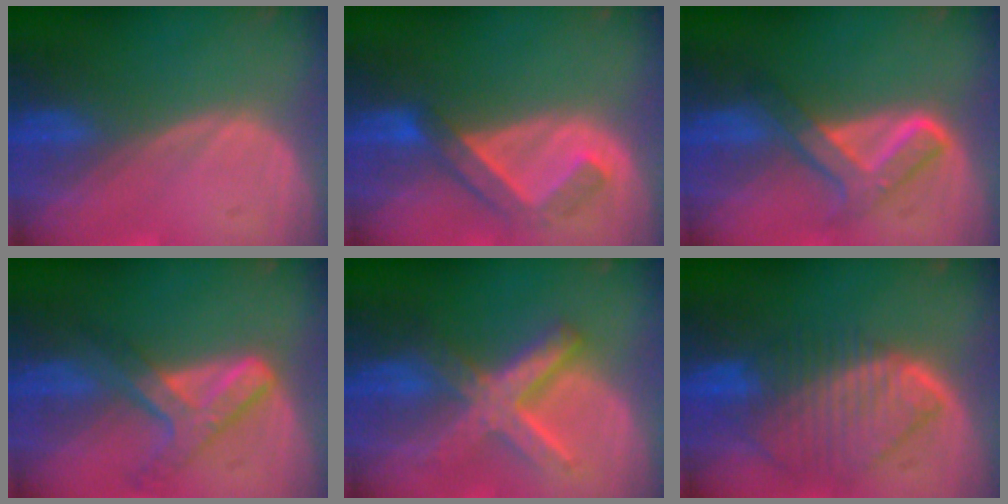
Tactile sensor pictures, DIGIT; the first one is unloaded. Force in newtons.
{"total": 5.1, "press": 5.1, "slide": 0.6}
{"total": 5.9, "press": 5.9, "slide": 0.2}
{"total": 7.4, "press": 6.2, "slide": 4.1}
{"total": 8.2, "press": 8.2, "slide": 0.7}
{"total": 9.9, "press": 8.6, "slide": 4.9}